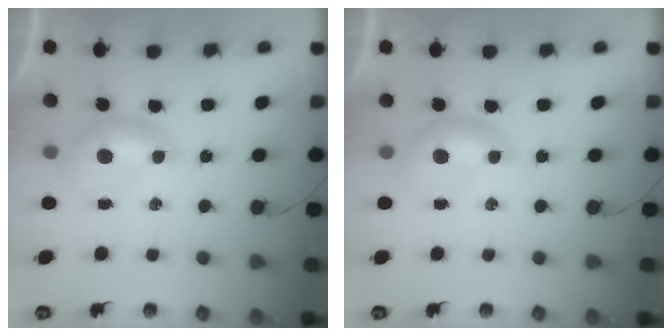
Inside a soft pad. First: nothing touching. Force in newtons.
{"total": 0.0}